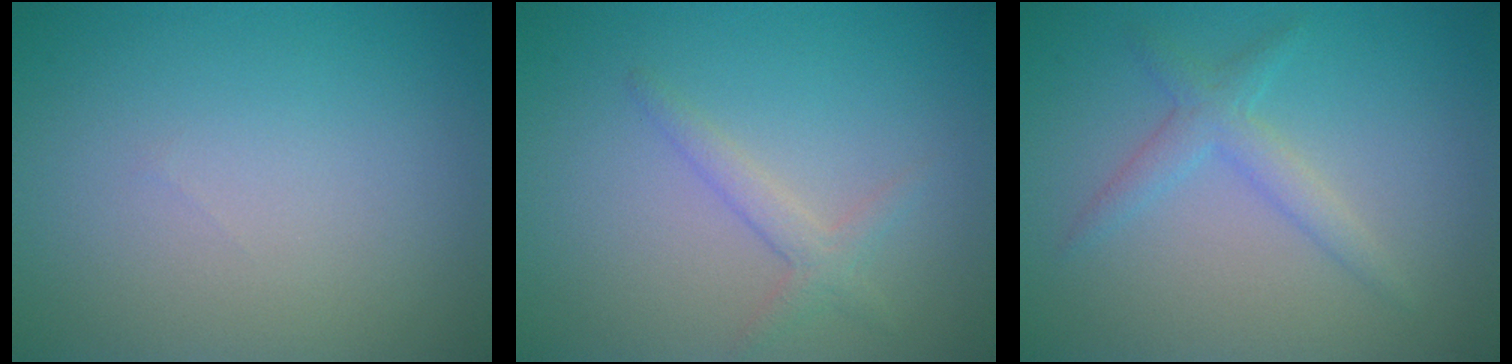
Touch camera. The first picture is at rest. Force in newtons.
{"total": 1.8, "press": 1.8, "slide": 0.1}
{"total": 2.2, "press": 2.2, "slide": 0.2}